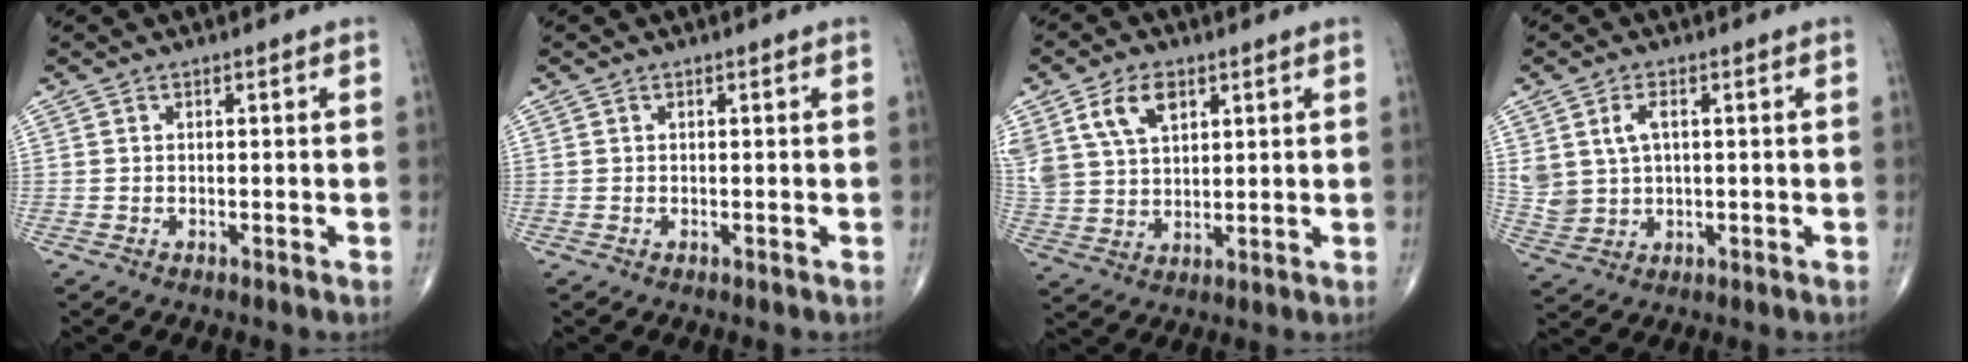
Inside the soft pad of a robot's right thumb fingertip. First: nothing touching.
{"total": 0.0}
{"total": 10.8, "force": [5.3, 6.7, 6.7], "torque": [-0.126, -0.011, 0.111]}
{"total": 6.4, "force": [1.8, 4.1, 4.6], "torque": [-0.088, -0.004, 0.044]}